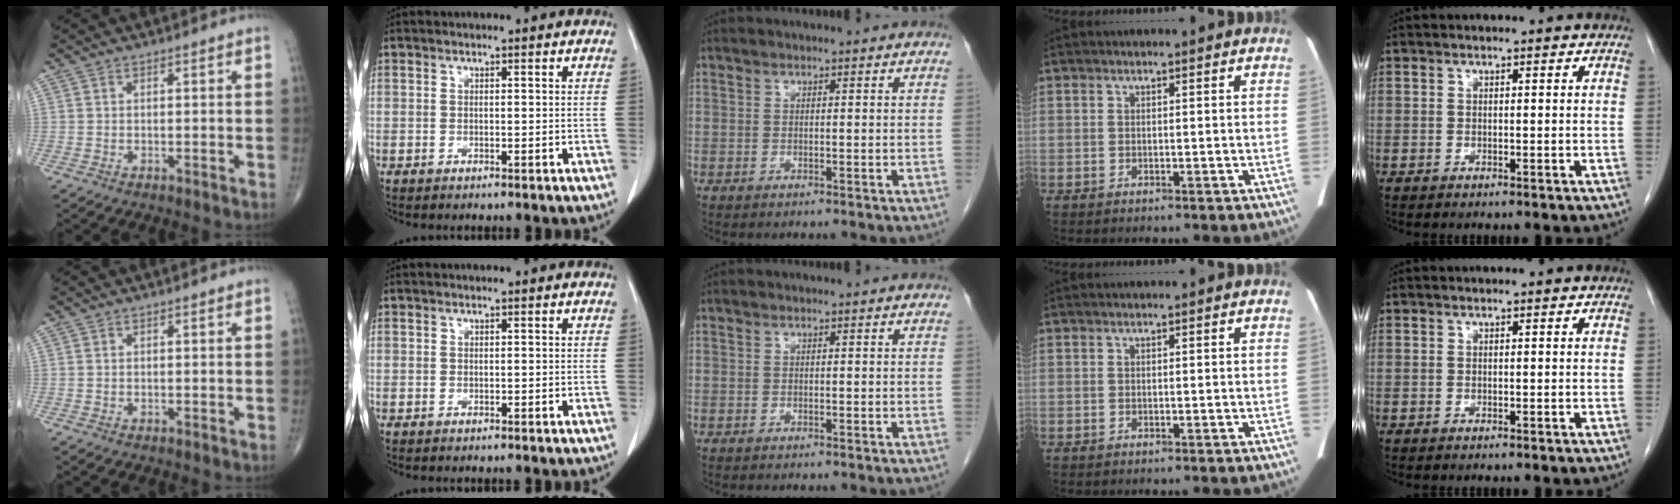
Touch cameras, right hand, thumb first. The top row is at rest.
{}